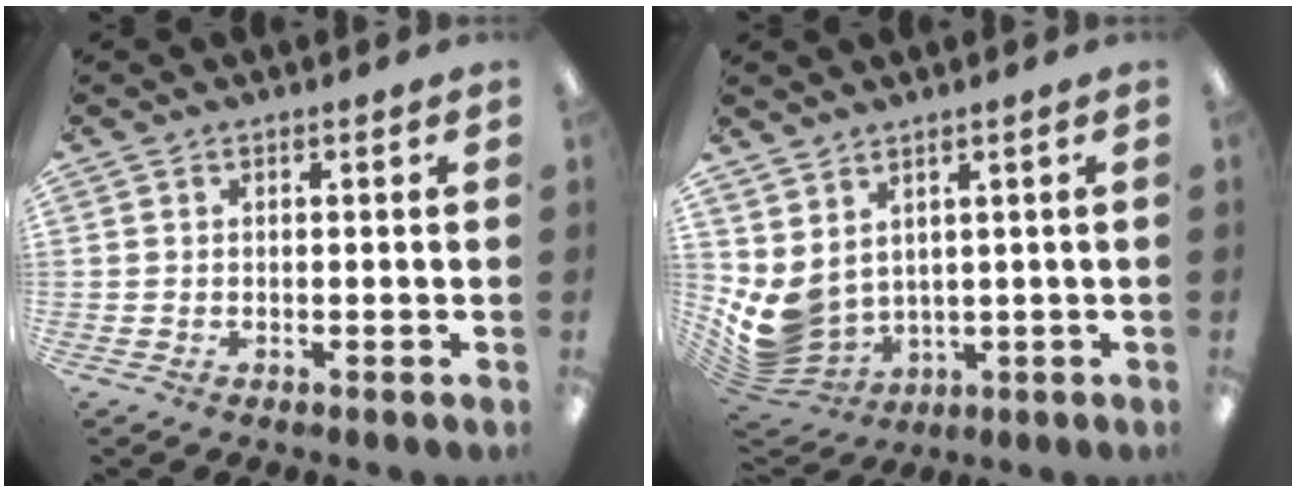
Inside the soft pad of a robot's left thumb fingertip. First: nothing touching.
{"total": 7.6, "force": [2.0, 5.9, 4.2], "torque": [-0.126, -0.035, 0.047]}